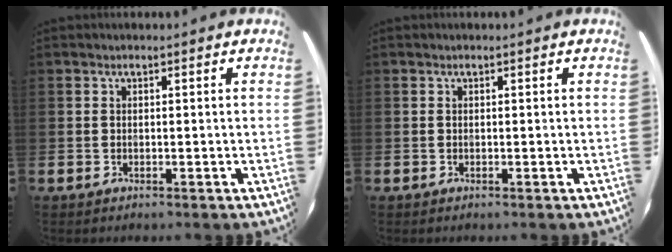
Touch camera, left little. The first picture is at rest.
{"total": 0.0}